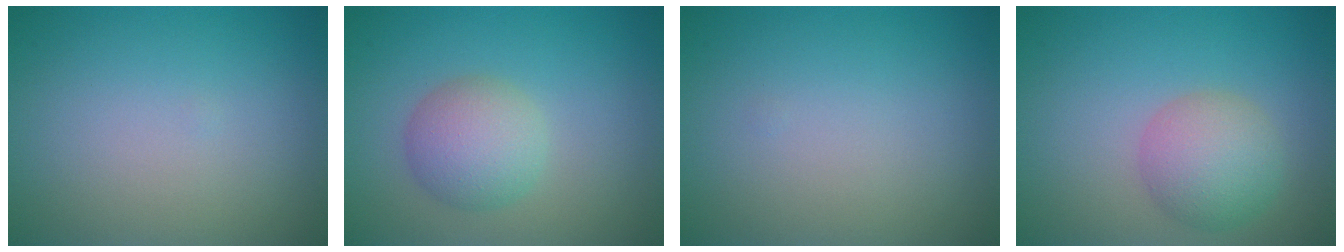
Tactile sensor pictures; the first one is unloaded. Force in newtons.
{"total": 3.8, "press": 3.8, "slide": 0.1}
{"total": 0.0}
{"total": 4.2, "press": 4.2, "slide": 0.1}